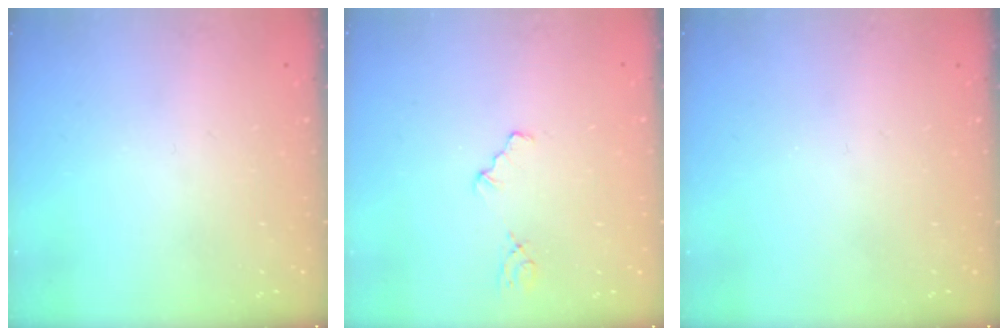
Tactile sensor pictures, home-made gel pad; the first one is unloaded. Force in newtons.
{"total": 1.2, "press": 1.2, "slide": 0.3}
{"total": 0.0}